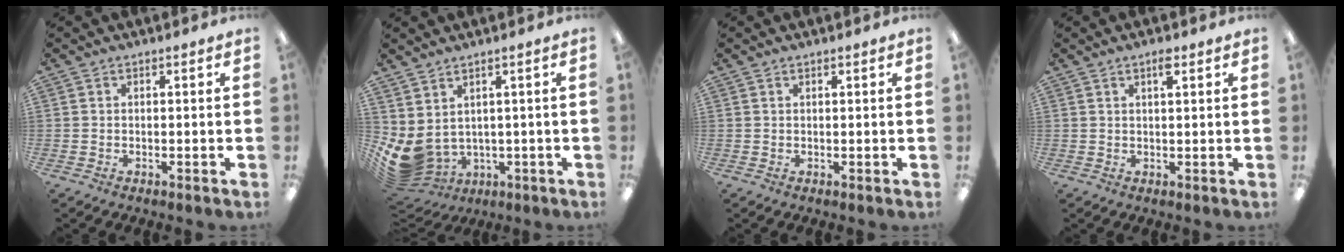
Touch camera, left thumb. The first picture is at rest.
{"total": 6.2, "force": [0.3, 4.6, 4.1], "torque": [-0.117, -0.026, 0.011]}
{"total": 0.5, "force": [0.4, 0.2, 0.3], "torque": [-0.006, 0.003, 0.007]}
{"total": 2.4, "force": [1.6, 0.6, 1.7], "torque": [-0.030, -0.001, 0.026]}